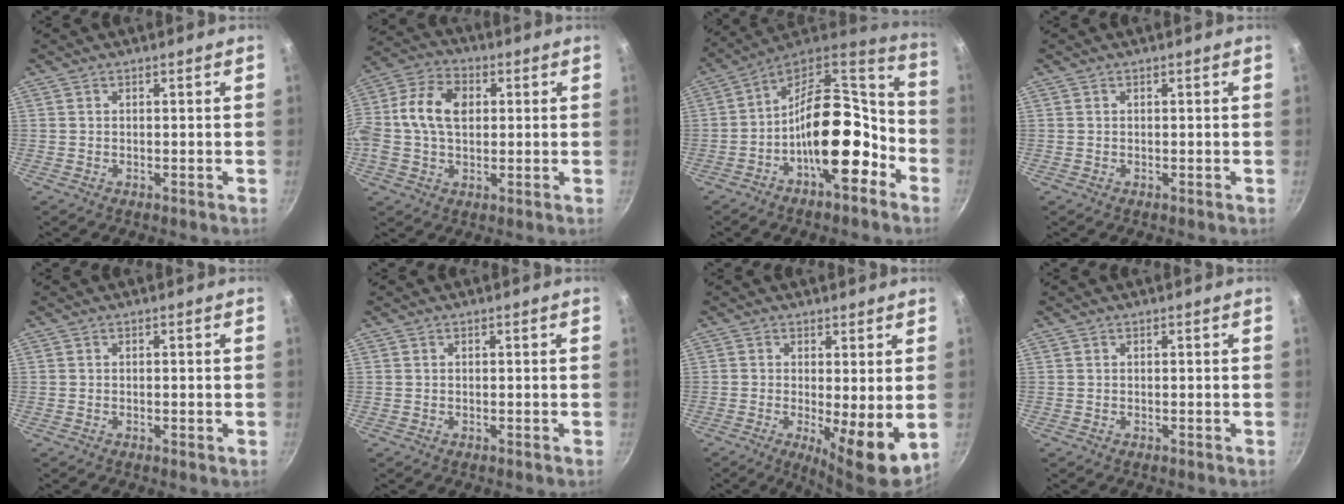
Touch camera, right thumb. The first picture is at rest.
{"total": 12.3, "force": [1.4, 8.2, 9.1], "torque": [-0.161, 0.021, 0.007]}
{"total": 20.4, "force": [-7.4, 10.3, 16.0], "torque": [-0.210, 0.073, -0.131]}
{"total": 0.0}
{"total": 0.7, "force": [-0.2, 0.3, 0.6], "torque": [-0.009, 0.001, -0.003]}
{"total": 0.0}
{"total": 8.6, "force": [-0.6, 2.4, 8.2], "torque": [-0.113, -0.018, -0.002]}
{"total": 0.0}